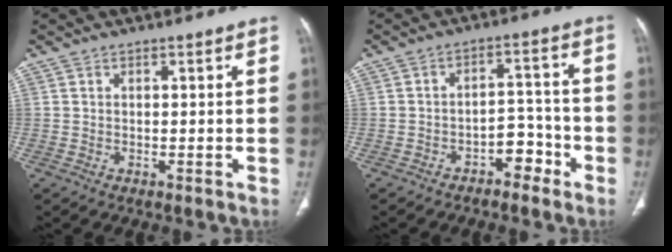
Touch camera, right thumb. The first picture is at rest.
{"total": 6.1, "force": [-3.8, 3.7, 3.0], "torque": [-0.018, 0.046, -0.056]}